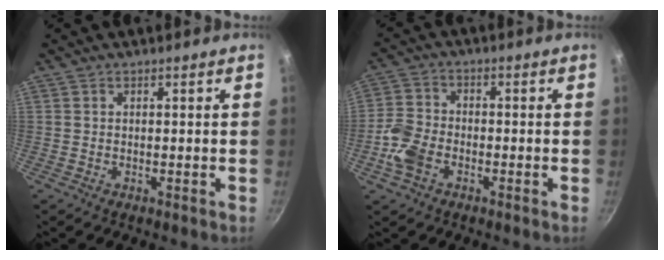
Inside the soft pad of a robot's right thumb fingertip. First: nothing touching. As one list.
[{"total": 6.9, "force": [-2.9, 4.6, 4.3], "torque": [-0.085, 0.022, -0.067]}]